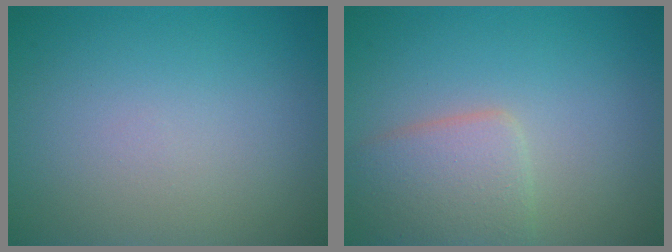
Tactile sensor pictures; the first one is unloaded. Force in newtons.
{"total": 3.8, "press": 3.8, "slide": 0.1}